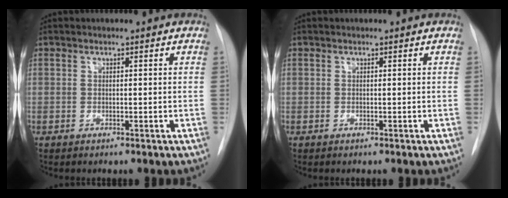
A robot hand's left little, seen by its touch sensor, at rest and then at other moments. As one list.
[{"total": 0.0}]